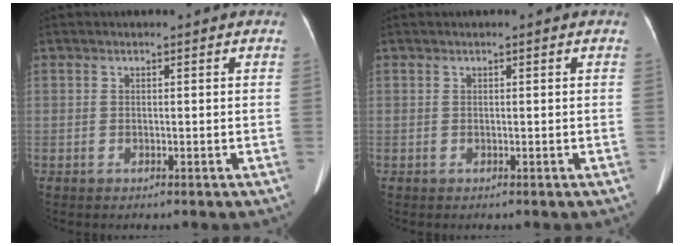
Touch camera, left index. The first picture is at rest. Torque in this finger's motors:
{"motor_torque": [-0.17, 0.11, -0.09, 0.00]}